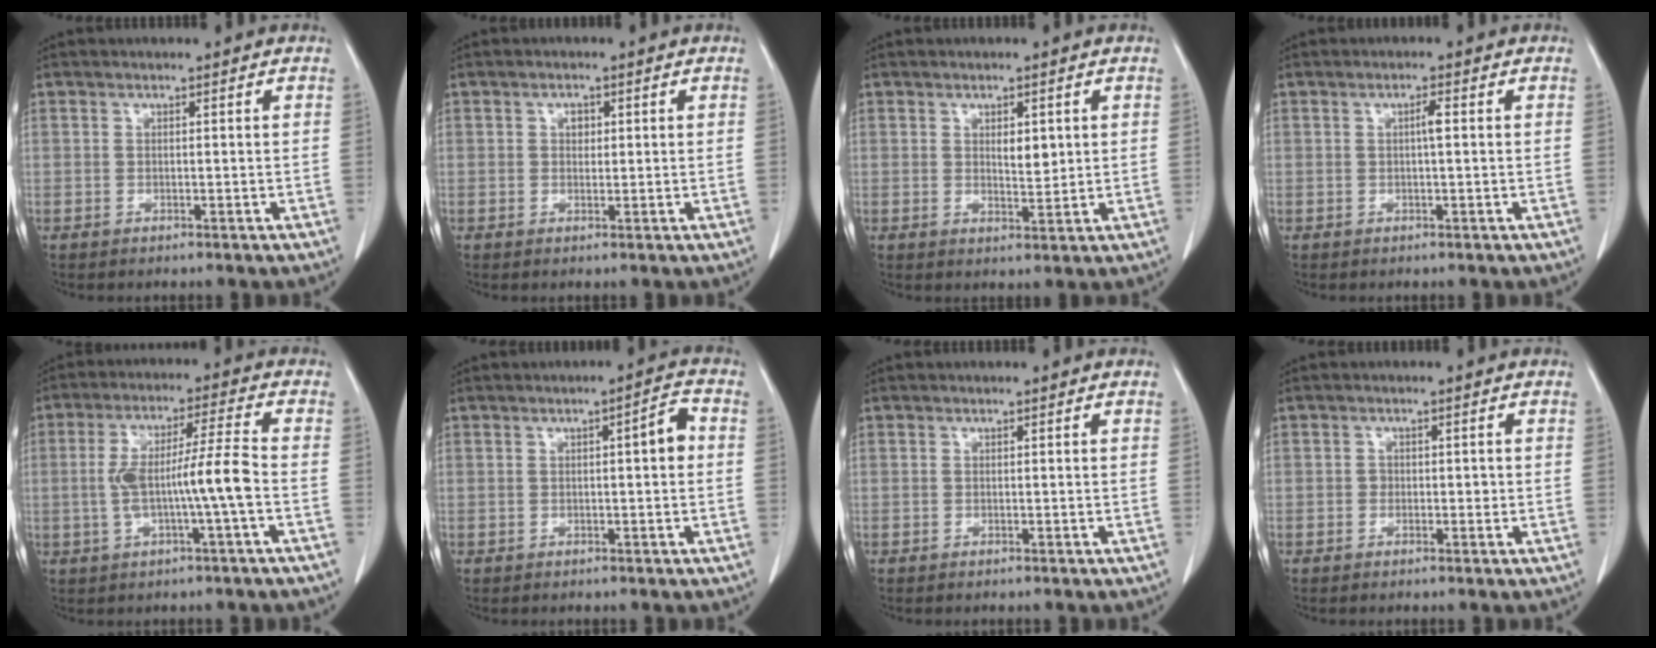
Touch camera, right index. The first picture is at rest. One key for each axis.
{"total": 1.5, "fx": 0.5, "fy": 1.1, "fz": 0.9, "tx": -0.010, "ty": 0.002, "tz": 0.007}
{"total": 3.0, "fx": 0.9, "fy": 1.2, "fz": 2.6, "tx": -0.043, "ty": -0.006, "tz": 0.016}
{"total": 1.5, "fx": 0.2, "fy": 0.1, "fz": 1.5, "tx": -0.029, "ty": 0.003, "tz": 0.001}
{"total": 8.9, "fx": -1.5, "fy": -0.1, "fz": 8.8, "tx": -0.165, "ty": 0.019, "tz": -0.023}
{"total": 3.5, "fx": 0.3, "fy": 0.7, "fz": 3.4, "tx": -0.049, "ty": 0.010, "tz": 0.000}
{"total": 0.0}
{"total": 1.2, "fx": -0.1, "fy": 1.1, "fz": 0.7, "tx": -0.003, "ty": 0.005, "tz": 0.001}